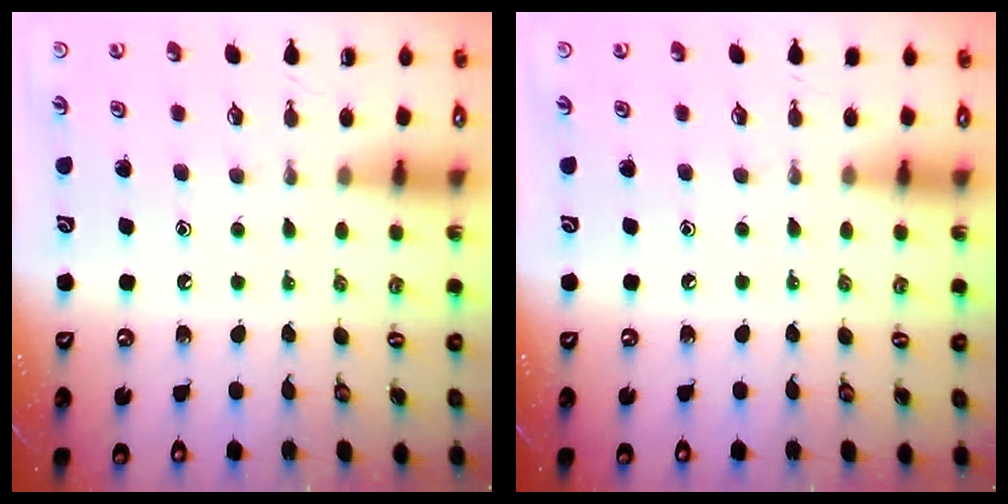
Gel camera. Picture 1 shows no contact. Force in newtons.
{"total": 2.8, "press": 2.8, "slide": 0.5}